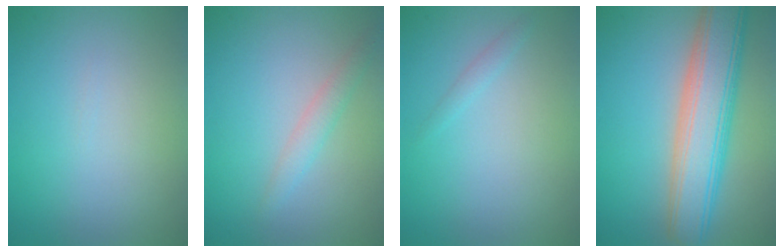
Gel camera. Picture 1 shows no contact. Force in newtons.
{"total": 1.6, "press": 1.6, "slide": 0.0}
{"total": 0.7, "press": 0.7, "slide": 0.0}
{"total": 8.4, "press": 8.4, "slide": 0.9}